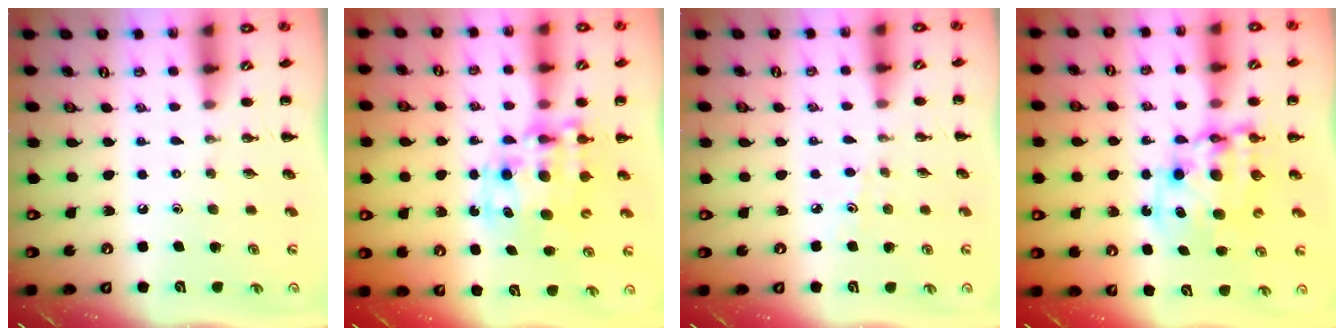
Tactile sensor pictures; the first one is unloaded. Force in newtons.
{"total": 12.0, "press": 11.7, "slide": 2.8}
{"total": 2.8, "press": 2.6, "slide": 0.9}
{"total": 10.7, "press": 10.3, "slide": 2.9}